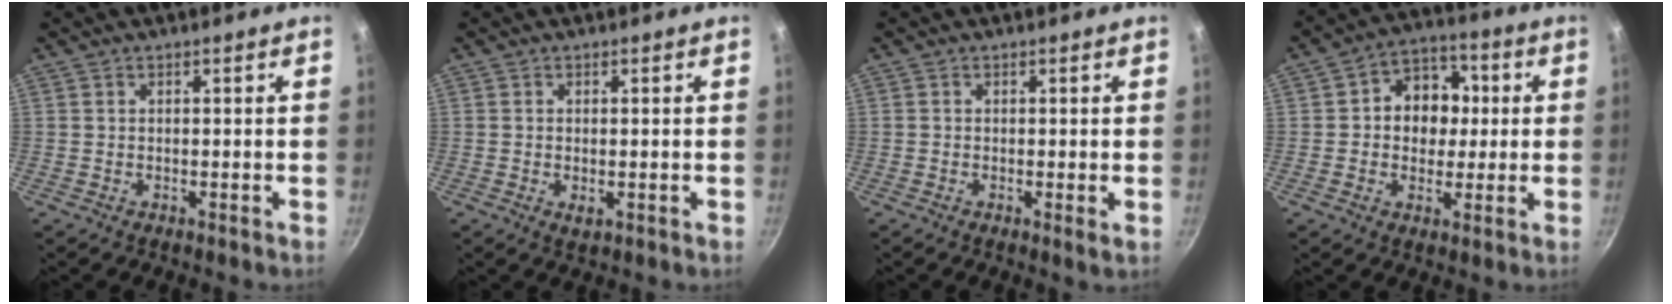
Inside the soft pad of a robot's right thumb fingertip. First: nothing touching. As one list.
[{"total": 1.8, "force": [-0.3, 0.9, 1.5], "torque": [-0.027, -0.005, -0.002]}, {"total": 1.1, "force": [0.0, 0.2, 1.1], "torque": [-0.019, -0.005, -0.004]}, {"total": 10.8, "force": [1.0, 8.9, 6.1], "torque": [-0.039, 0.011, 0.002]}]